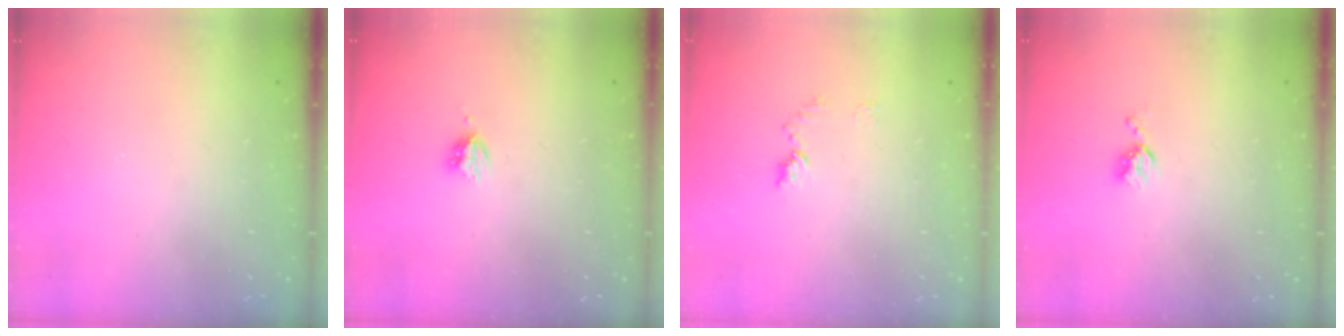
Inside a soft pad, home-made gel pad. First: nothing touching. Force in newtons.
{"total": 3.6, "press": 3.6, "slide": 0.5}
{"total": 7.2, "press": 7.2, "slide": 0.7}
{"total": 4.1, "press": 4.1, "slide": 0.5}